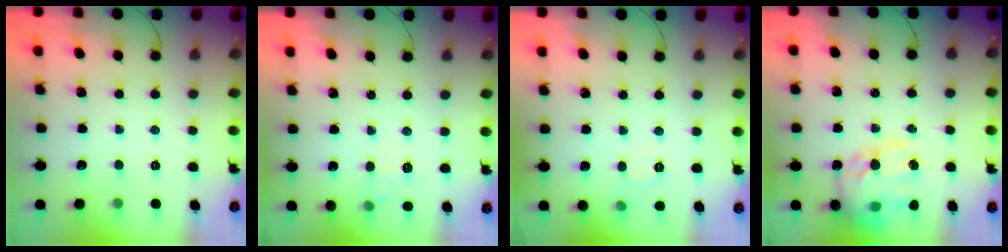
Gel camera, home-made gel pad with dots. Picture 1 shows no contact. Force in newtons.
{"total": 6.3, "press": 6.0, "slide": 1.9}
{"total": 6.4, "press": 6.2, "slide": 1.4}
{"total": 20.4, "press": 19.9, "slide": 4.4}